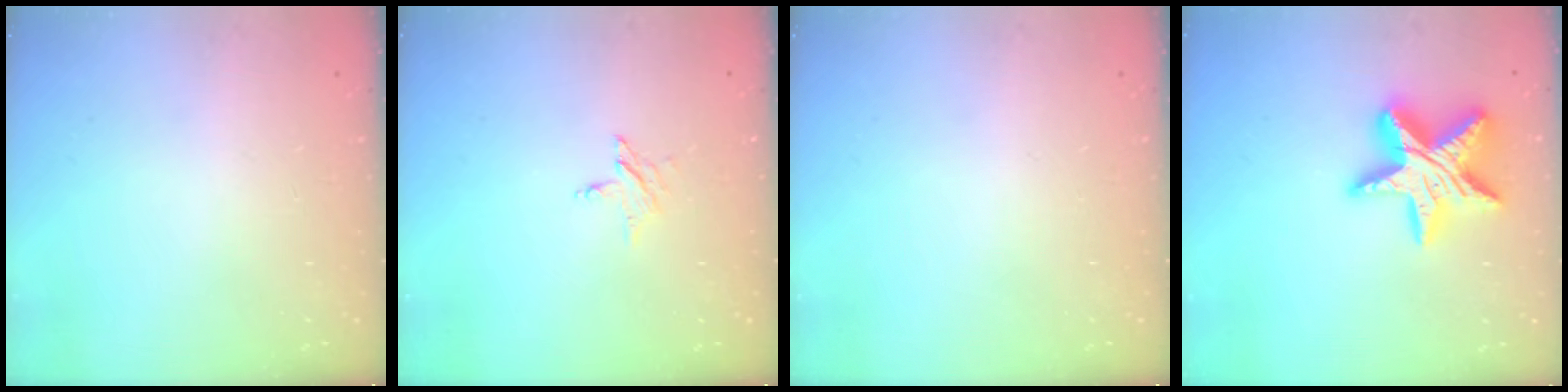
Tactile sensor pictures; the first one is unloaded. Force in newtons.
{"total": 3.2, "press": 3.2, "slide": 0.4}
{"total": 0.0}
{"total": 18.1, "press": 18.1, "slide": 1.3}